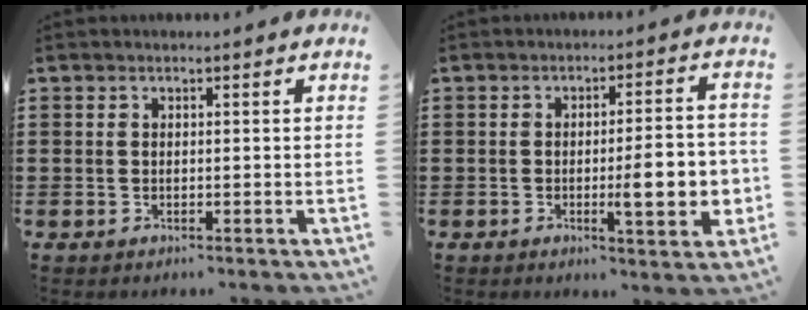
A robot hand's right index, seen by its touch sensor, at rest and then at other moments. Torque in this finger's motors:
{"motor_torque": [2.14, 0.00, 0.78, 0.15]}